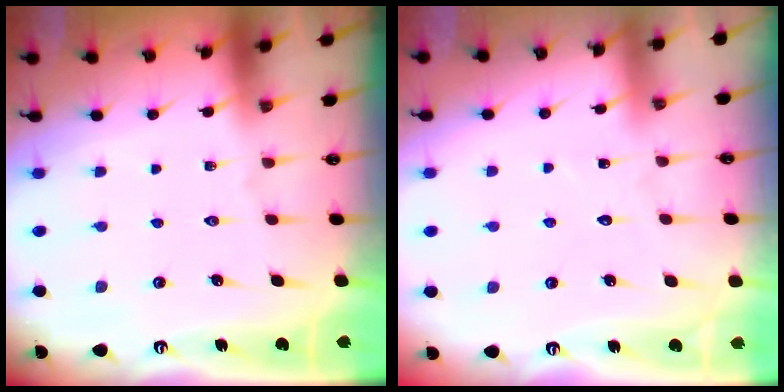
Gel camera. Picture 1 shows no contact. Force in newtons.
{"total": 4.8, "press": 4.8, "slide": 0.5}